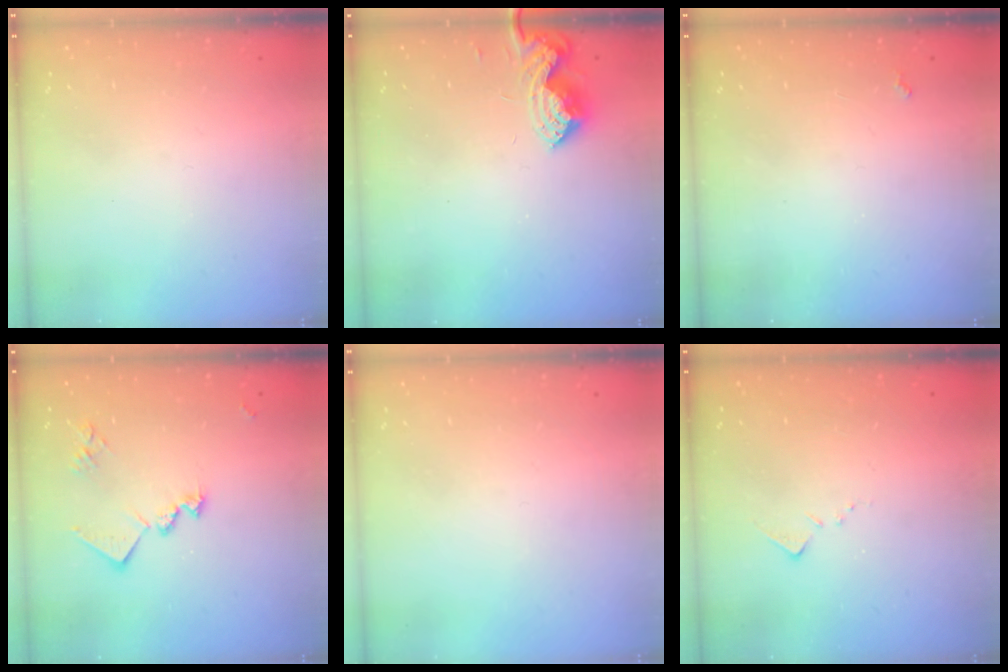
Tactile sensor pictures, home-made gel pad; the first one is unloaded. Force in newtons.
{"total": 9.3, "press": 9.3, "slide": 0.2}
{"total": 1.9, "press": 1.9, "slide": 0.3}
{"total": 13.0, "press": 13.0, "slide": 0.3}
{"total": 0.0}
{"total": 7.5, "press": 7.4, "slide": 0.6}